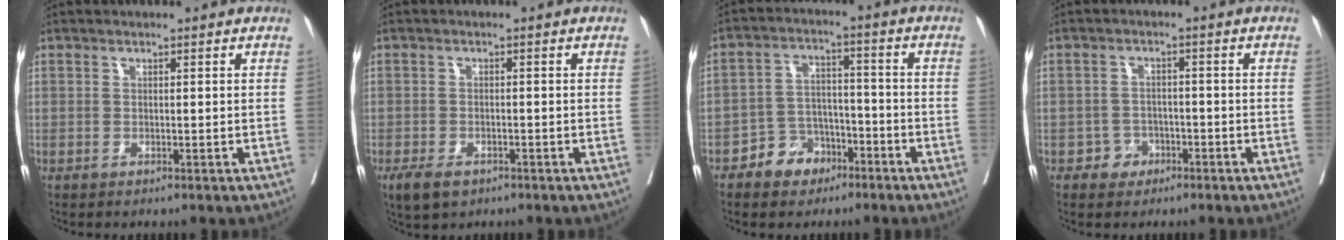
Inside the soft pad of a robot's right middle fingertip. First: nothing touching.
{"total": 3.9, "force": [-2.5, 2.1, 2.2], "torque": [-0.041, -0.004, -0.036]}
{"total": 6.3, "force": [-4.0, 4.4, 2.0], "torque": [-0.036, 0.018, -0.066]}
{"total": 2.8, "force": [-1.6, 2.2, 0.5], "torque": [-0.001, 0.012, -0.025]}